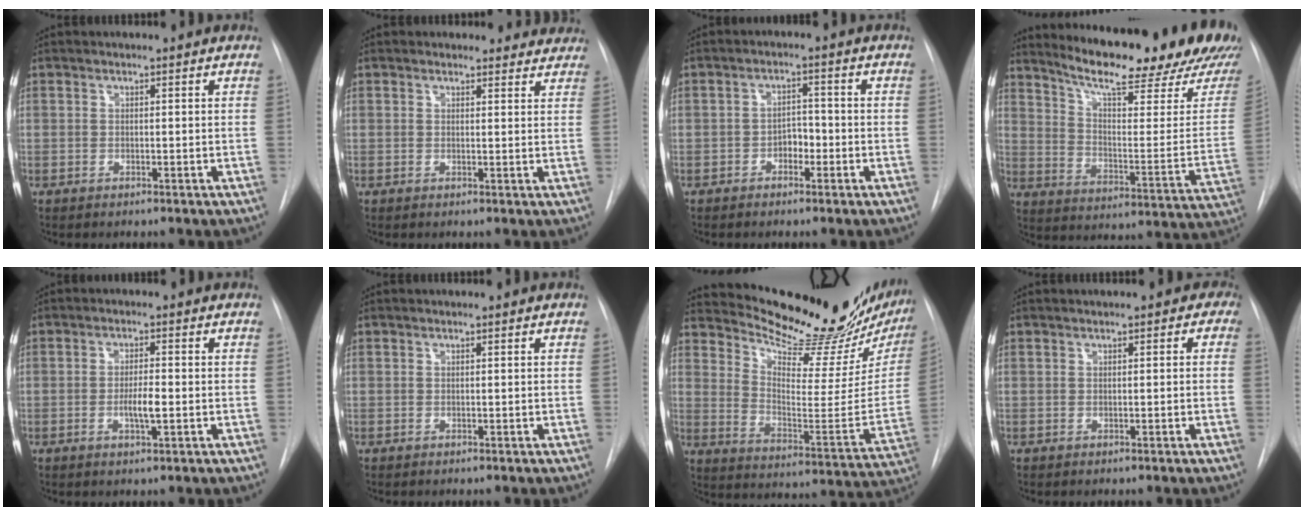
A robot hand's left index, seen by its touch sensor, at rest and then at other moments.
{"total": 5.8, "force": [5.3, 2.3, -0.1], "torque": [0.032, -0.007, 0.033]}
{"total": 2.9, "force": [-1.7, 1.7, 1.7], "torque": [-0.021, 0.004, -0.030]}
{"total": 24.7, "force": [21.1, 2.8, 12.6], "torque": [-0.191, -0.086, 0.274]}
{"total": 3.5, "force": [-1.2, 0.5, 3.2], "torque": [-0.059, -0.007, -0.019]}
{"total": 0.0}
{"total": 25.6, "force": [22.6, 4.0, 11.4], "torque": [-0.178, -0.098, 0.301]}
{"total": 1.6, "force": [0.2, 1.1, 1.1], "torque": [-0.003, 0.004, -0.004]}